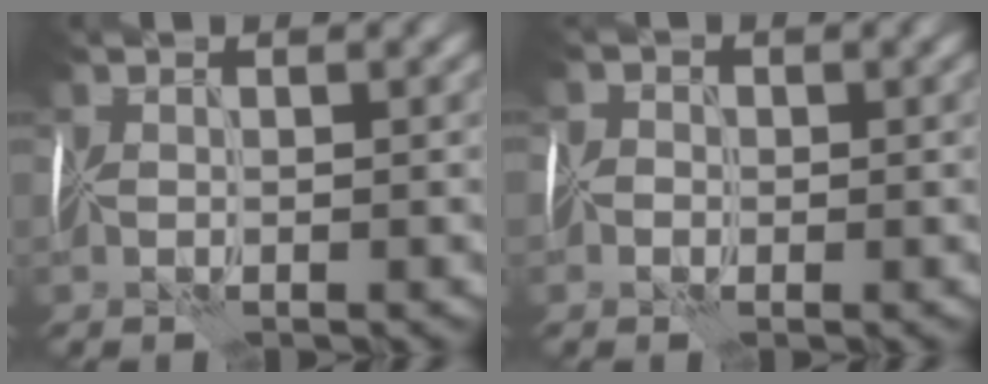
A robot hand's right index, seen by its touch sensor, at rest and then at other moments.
{"total": 1.0, "force": [-0.5, 0.9, 0.2], "torque": [0.012, 0.006, -0.021]}